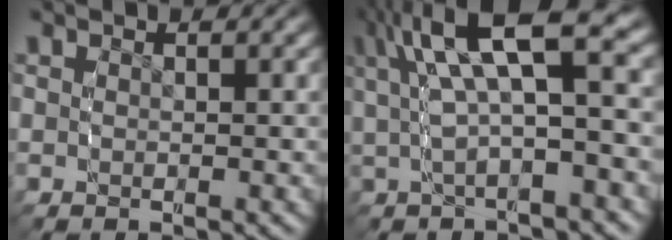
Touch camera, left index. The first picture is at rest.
{"total": 7.5, "force": [2.0, 3.9, 6.1], "torque": [-0.108, 0.020, 0.023]}